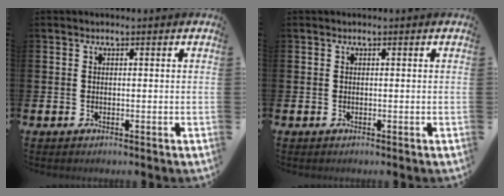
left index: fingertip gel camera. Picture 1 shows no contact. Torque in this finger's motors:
{"motor_torque": [0.00, 0.00, 0.00, 0.00]}